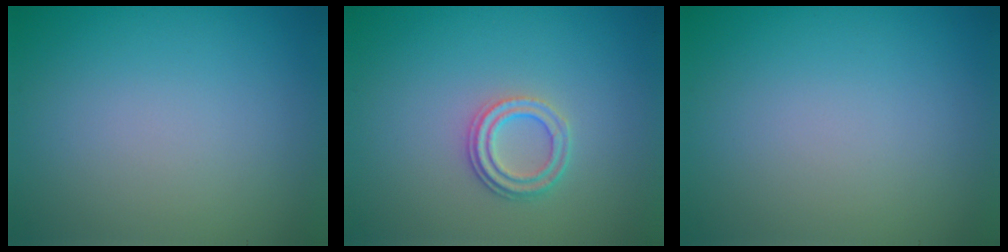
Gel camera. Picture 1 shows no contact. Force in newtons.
{"total": 2.3, "press": 2.1, "slide": 1.0}
{"total": 0.0}